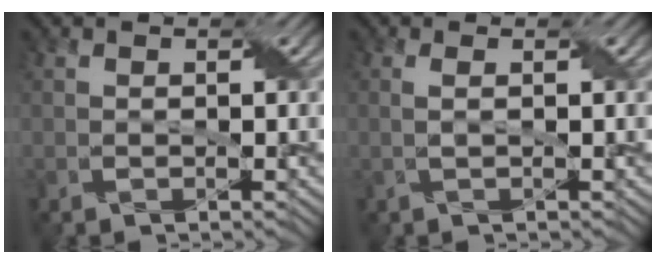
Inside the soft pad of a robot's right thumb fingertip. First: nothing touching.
{"total": 1.2, "force": [0.2, 0.3, 1.1], "torque": [-0.022, 0.008, -0.002]}